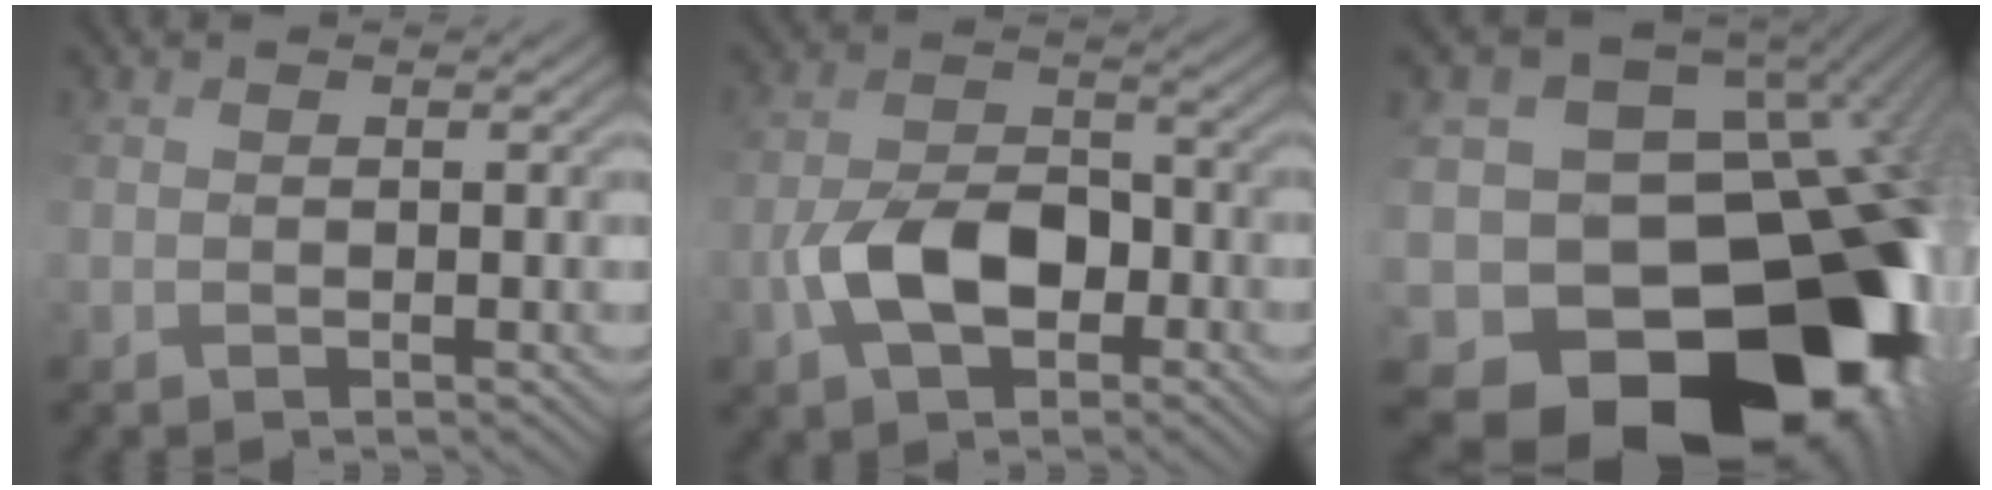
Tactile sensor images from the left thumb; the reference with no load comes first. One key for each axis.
{"total": 7.5, "fx": -2.7, "fy": 4.3, "fz": 5.5, "tx": -0.107, "ty": 0.006, "tz": -0.058}
{"total": 22.5, "fx": -9.7, "fy": 16.7, "fz": 11.5, "tx": -0.139, "ty": -0.045, "tz": -0.144}